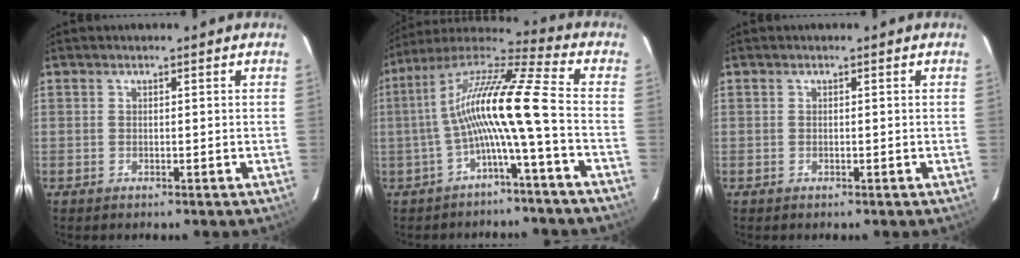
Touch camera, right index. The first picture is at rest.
{"total": 14.3, "force": [-3.1, -0.4, 14.0], "torque": [-0.260, 0.011, -0.062]}
{"total": 0.0}